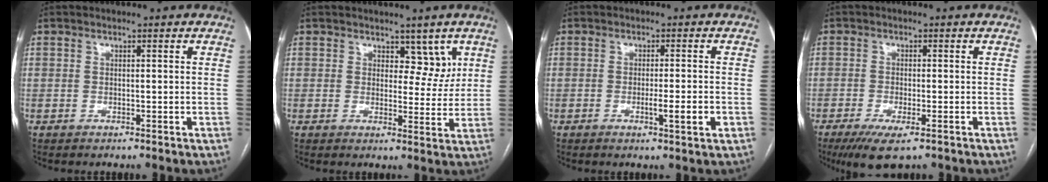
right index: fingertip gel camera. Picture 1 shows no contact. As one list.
[{"total": 4.4, "force": [2.4, 2.6, 2.5], "torque": [-0.015, -0.002, 0.032]}, {"total": 3.8, "force": [-1.2, 0.0, 3.6], "torque": [-0.058, -0.007, -0.017]}, {"total": 6.2, "force": [-3.9, 1.5, 4.6], "torque": [-0.078, -0.014, -0.061]}]